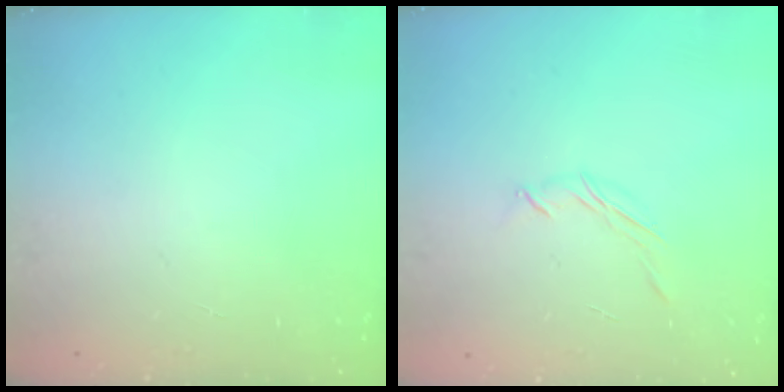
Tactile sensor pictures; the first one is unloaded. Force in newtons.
{"total": 3.6, "press": 3.5, "slide": 0.8}